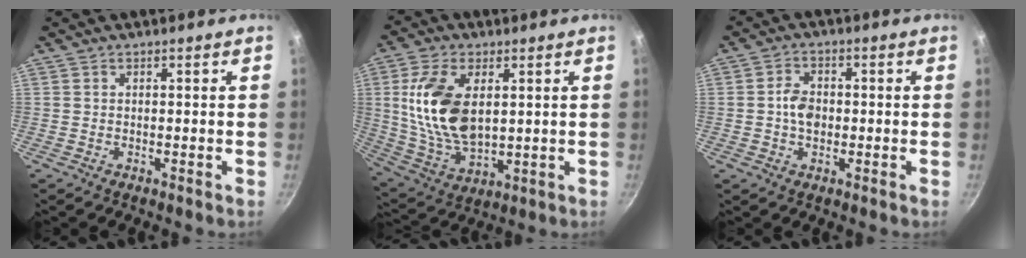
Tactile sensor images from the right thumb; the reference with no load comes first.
{"total": 16.0, "force": [3.1, 9.1, 12.8], "torque": [-0.235, -0.017, 0.070]}
{"total": 4.9, "force": [-0.3, 3.6, 3.3], "torque": [-0.044, 0.012, -0.011]}